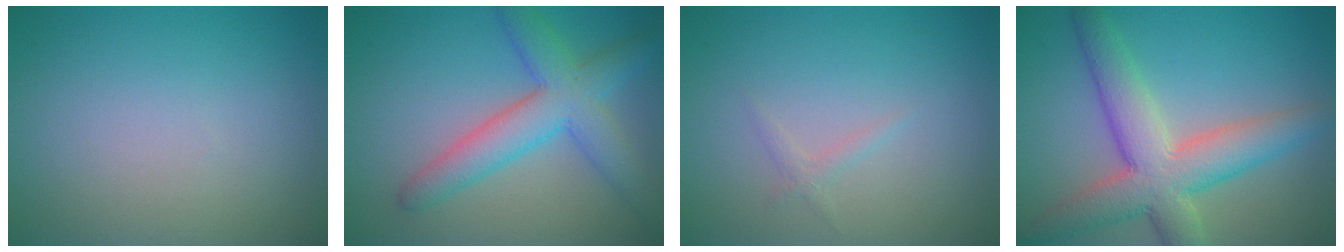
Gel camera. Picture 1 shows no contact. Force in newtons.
{"total": 5.8, "press": 5.8, "slide": 0.2}
{"total": 0.8, "press": 0.8, "slide": 0.0}
{"total": 7.6, "press": 7.6, "slide": 0.5}